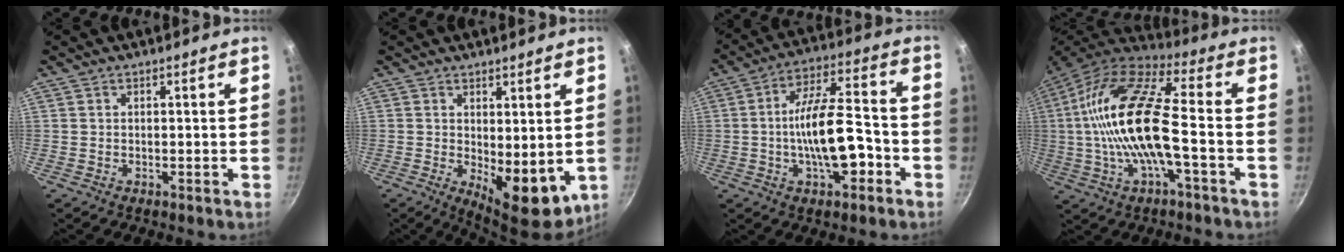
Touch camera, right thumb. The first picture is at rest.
{"total": 9.7, "force": [-0.2, 4.4, 8.6], "torque": [-0.096, -0.015, 0.010]}
{"total": 14.4, "force": [-3.9, 5.9, 12.5], "torque": [-0.191, 0.040, -0.068]}
{"total": 20.2, "force": [-1.9, 7.1, 18.9], "torque": [-0.364, 0.036, -0.049]}